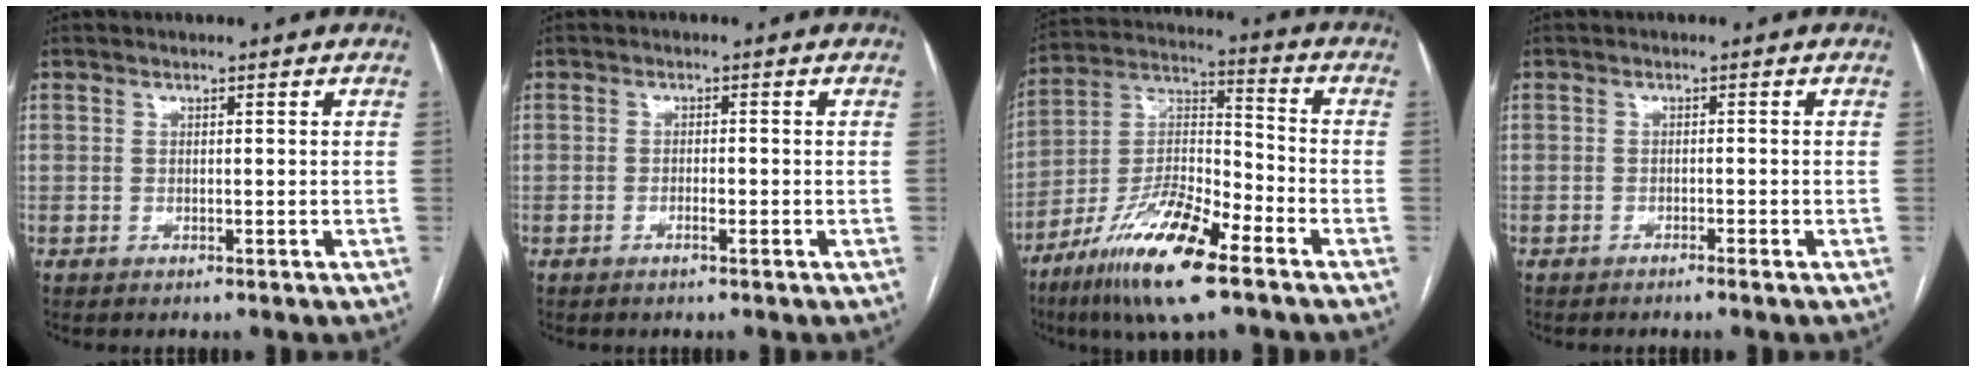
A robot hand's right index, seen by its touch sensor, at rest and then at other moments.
{"total": 1.3, "force": [-0.7, 0.1, 1.1], "torque": [-0.021, 0.001, -0.014]}
{"total": 15.8, "force": [-9.7, 2.7, 12.1], "torque": [-0.236, -0.011, -0.177]}
{"total": 1.0, "force": [-0.8, -0.2, 0.6], "torque": [-0.012, 0.001, -0.014]}